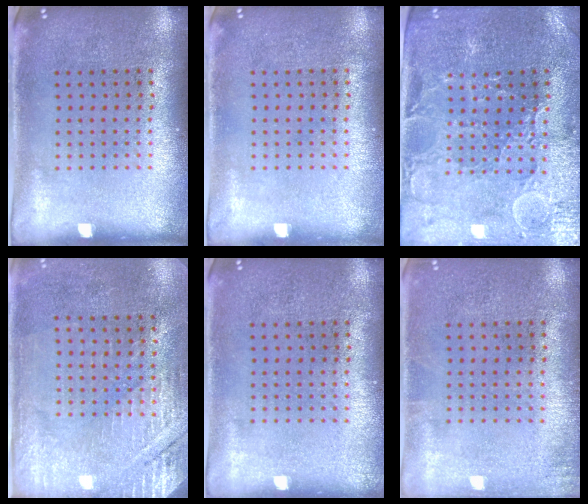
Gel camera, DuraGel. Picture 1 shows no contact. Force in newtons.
{"total": 0.0}
{"total": 1.6, "press": 1.5, "slide": 0.5}
{"total": 2.8, "press": 2.6, "slide": 0.9}
{"total": 0.0}
{"total": 0.8, "press": 0.8, "slide": 0.1}